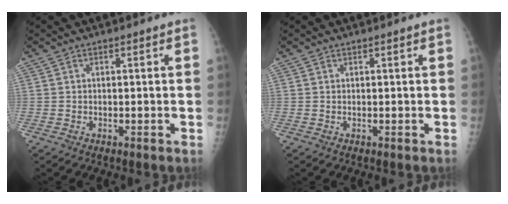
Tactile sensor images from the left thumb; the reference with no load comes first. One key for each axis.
{"total": 0.0}